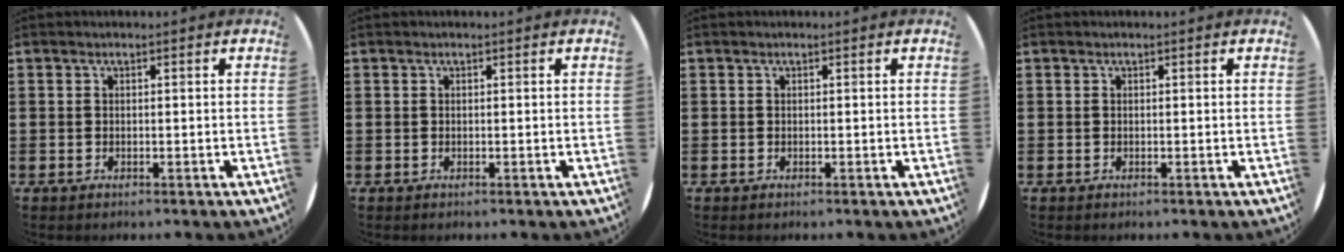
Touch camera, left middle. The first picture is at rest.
{"total": 0.0}
{"total": 0.0}
{"total": 0.0}